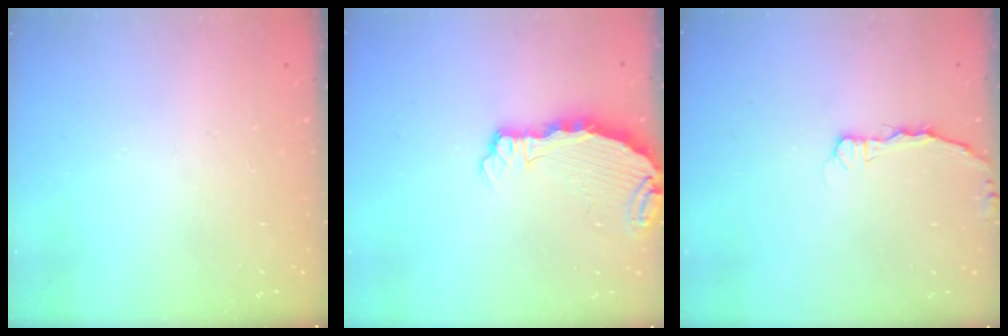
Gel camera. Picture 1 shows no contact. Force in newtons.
{"total": 4.2, "press": 4.2, "slide": 0.4}
{"total": 2.9, "press": 2.9, "slide": 0.4}